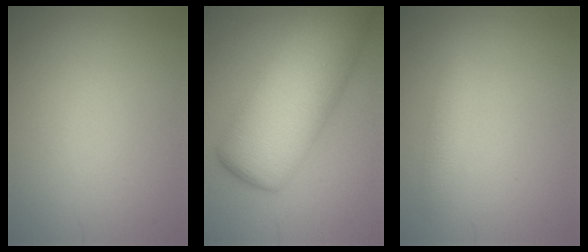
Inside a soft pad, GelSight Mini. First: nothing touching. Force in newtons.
{"total": 10.9, "press": 10.9, "slide": 0.1}
{"total": 1.3, "press": 1.3, "slide": 0.1}